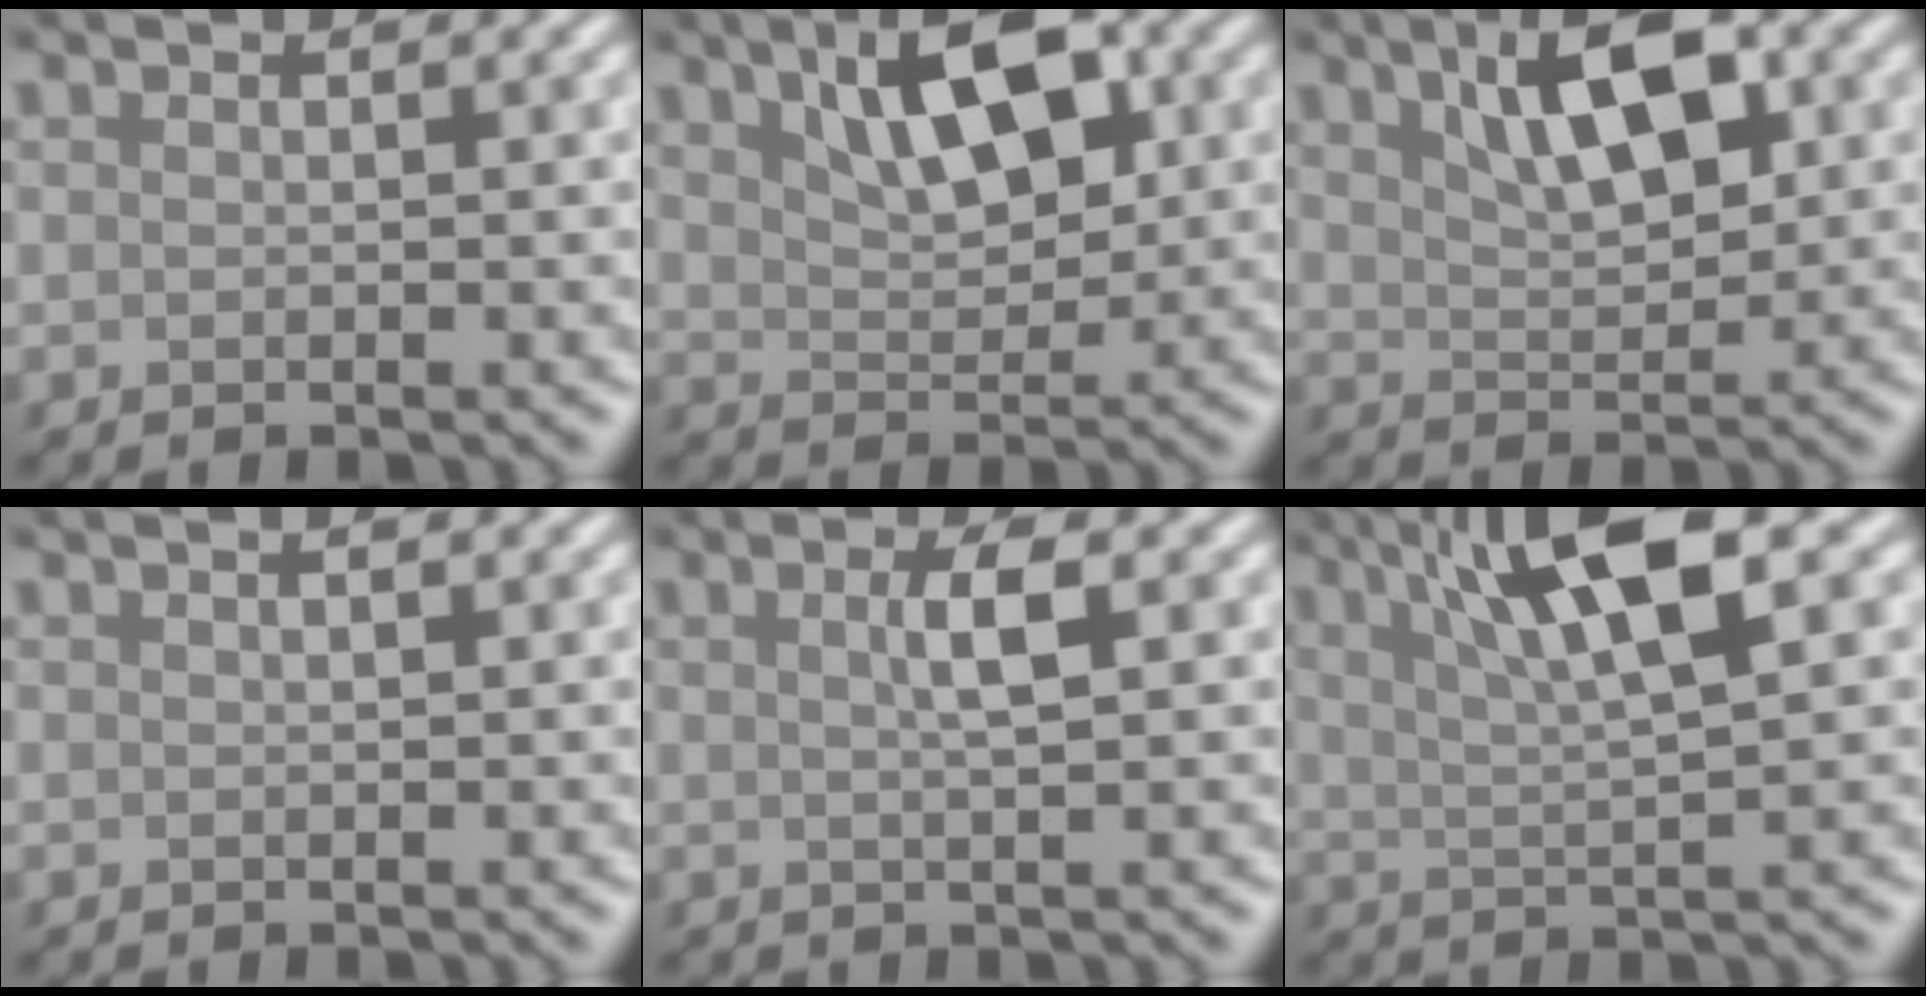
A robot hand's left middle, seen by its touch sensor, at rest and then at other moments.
{"total": 6.3, "force": [2.6, 2.9, 4.9], "torque": [-0.087, 0.013, 0.046]}
{"total": 6.0, "force": [2.5, 2.3, 4.9], "torque": [-0.090, 0.011, 0.045]}
{"total": 1.6, "force": [0.8, 0.7, 1.1], "torque": [-0.004, 0.007, -0.009]}
{"total": 2.2, "force": [0.2, 0.4, 2.1], "torque": [-0.035, 0.008, 0.005]}
{"total": 8.0, "force": [3.5, 1.5, 7.0], "torque": [-0.121, 0.017, 0.070]}